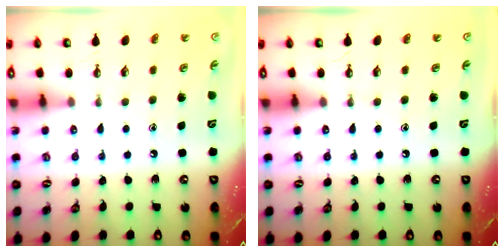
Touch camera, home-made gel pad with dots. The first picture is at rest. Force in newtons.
{"total": 0.0}